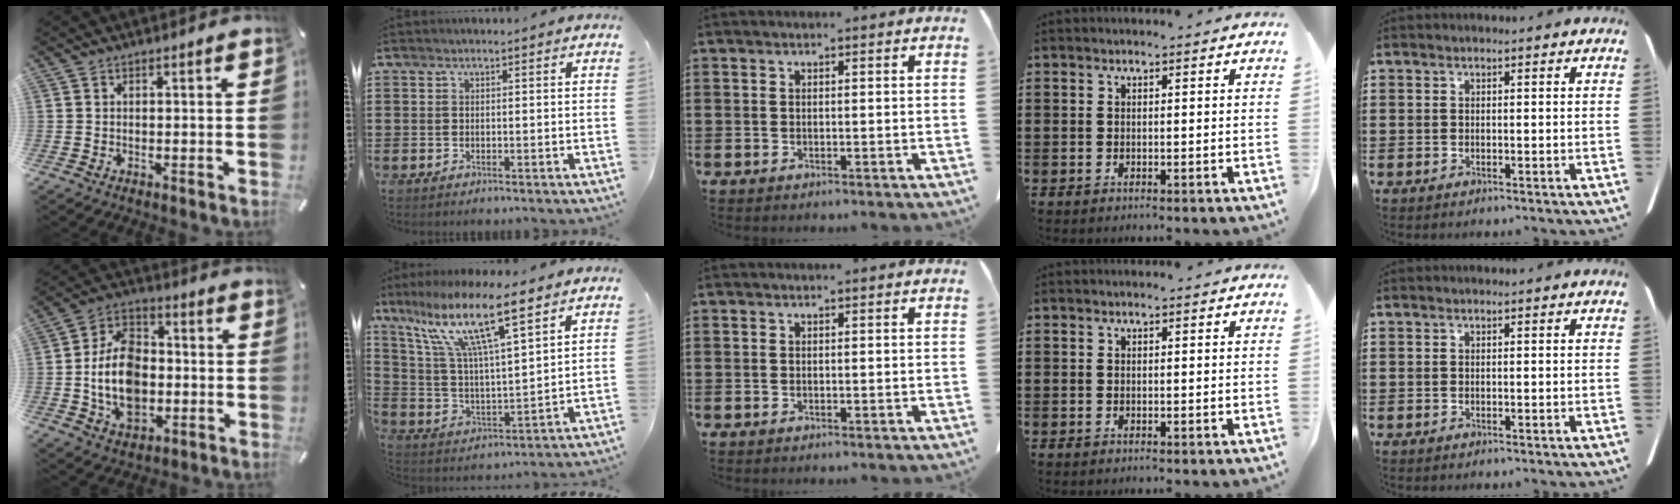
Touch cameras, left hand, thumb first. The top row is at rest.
{"thumb": {"total": 15.1, "force": [-2.2, 10.9, 10.3], "torque": [-0.211, 0.012, -0.038]}, "index": {"total": 13.3, "force": [8.9, 2.5, 9.6], "torque": [-0.201, -0.034, 0.148]}}